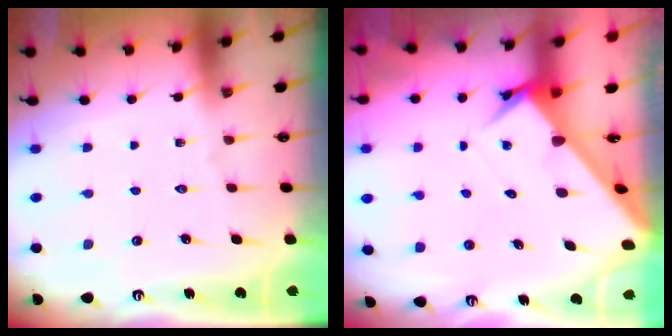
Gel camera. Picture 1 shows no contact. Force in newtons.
{"total": 3.7, "press": 3.7, "slide": 0.3}